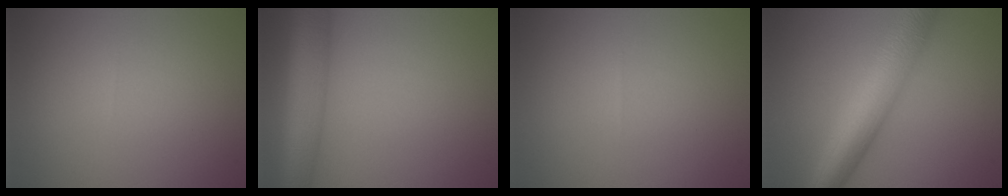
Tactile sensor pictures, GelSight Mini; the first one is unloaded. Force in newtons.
{"total": 7.9, "press": 7.9, "slide": 0.4}
{"total": 0.0}
{"total": 8.6, "press": 8.6, "slide": 0.2}